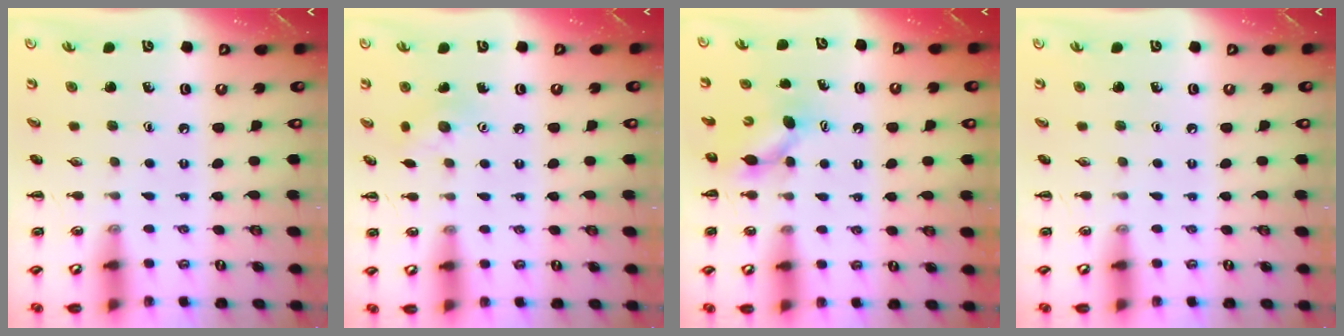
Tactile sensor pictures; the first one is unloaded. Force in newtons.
{"total": 5.0, "press": 4.9, "slide": 1.1}
{"total": 5.2, "press": 5.2, "slide": 0.3}
{"total": 0.0}